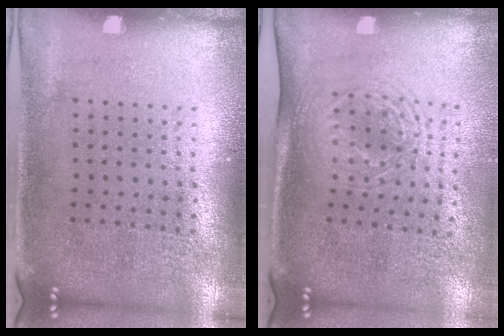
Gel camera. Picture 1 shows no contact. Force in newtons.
{"total": 1.7, "press": 1.3, "slide": 1.0}